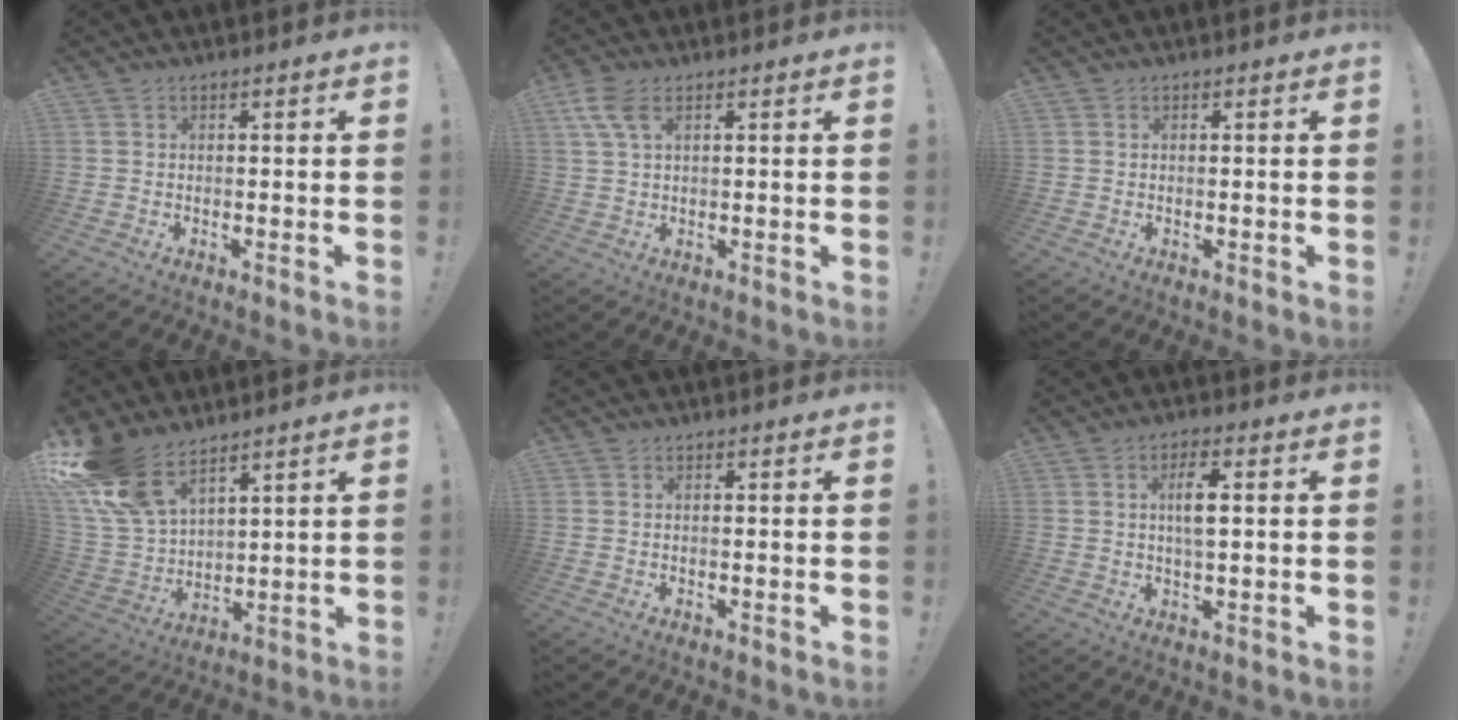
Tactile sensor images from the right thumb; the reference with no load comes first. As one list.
[{"total": 6.3, "force": [2.9, 3.0, 4.8], "torque": [-0.105, 0.000, 0.056]}, {"total": 0.0}, {"total": 17.2, "force": [12.1, 9.0, 8.2], "torque": [-0.180, -0.071, 0.234]}, {"total": 0.0}, {"total": 6.3, "force": [1.4, 2.4, 5.7], "torque": [-0.086, -0.004, 0.018]}]